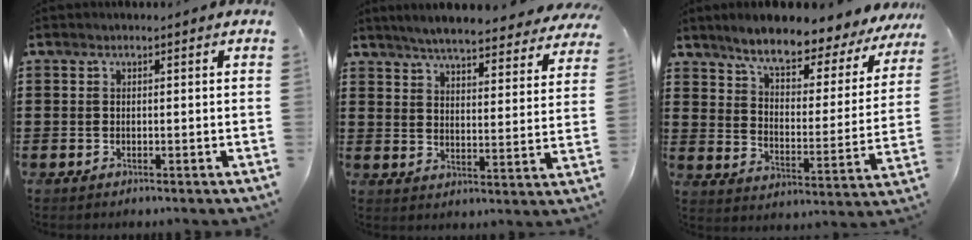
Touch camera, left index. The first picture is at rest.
{"total": 5.5, "force": [5.2, -0.1, 1.7], "torque": [-0.058, -0.031, 0.089]}
{"total": 7.6, "force": [6.7, 1.2, 3.5], "torque": [-0.082, -0.045, 0.106]}